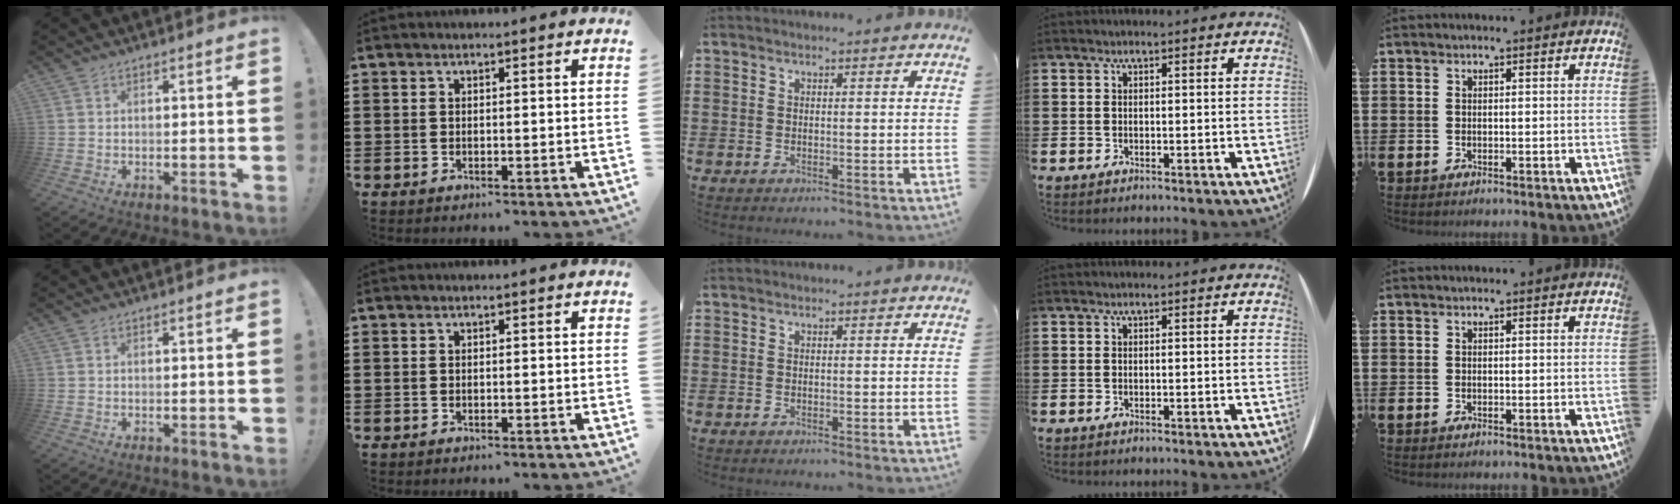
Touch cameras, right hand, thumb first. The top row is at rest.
{}